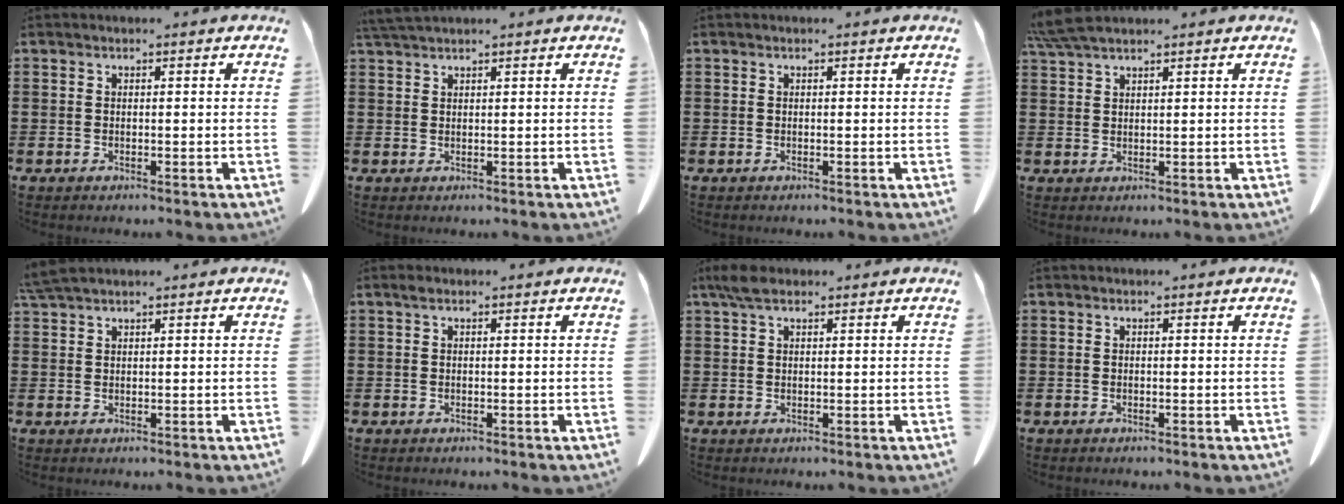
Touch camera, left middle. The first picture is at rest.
{"total": 2.0, "force": [1.8, 0.0, 0.9], "torque": [-0.023, -0.001, 0.035]}
{"total": 0.0}
{"total": 4.0, "force": [3.3, 0.4, 2.1], "torque": [-0.052, -0.001, 0.064]}
{"total": 2.6, "force": [2.3, 0.1, 1.4], "torque": [-0.033, 0.000, 0.045]}
{"total": 0.6, "force": [0.3, 0.2, 0.4], "torque": [-0.011, 0.001, 0.006]}
{"total": 2.8, "force": [1.7, 1.0, 2.0], "torque": [-0.044, 0.004, 0.031]}
{"total": 0.0}